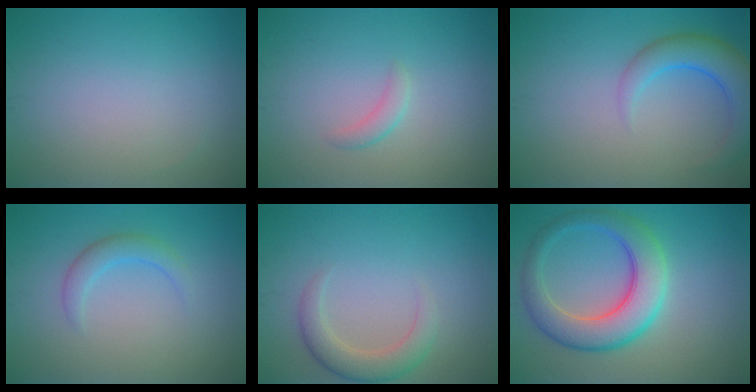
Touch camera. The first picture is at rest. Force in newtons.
{"total": 1.2, "press": 1.2, "slide": 0.1}
{"total": 4.6, "press": 4.6, "slide": 0.4}
{"total": 2.0, "press": 2.0, "slide": 0.1}
{"total": 3.1, "press": 3.1, "slide": 0.1}
{"total": 7.0, "press": 7.0, "slide": 0.3}